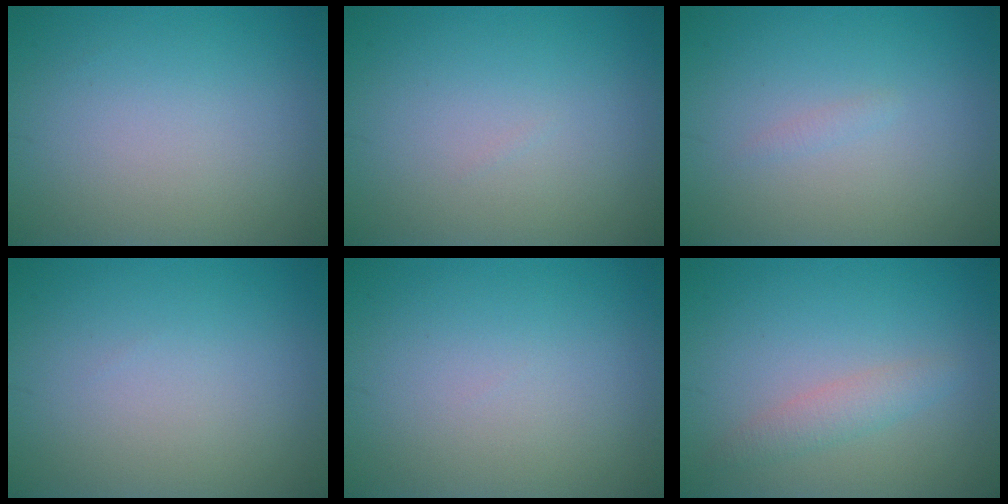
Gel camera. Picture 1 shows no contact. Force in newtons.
{"total": 0.0}
{"total": 0.5, "press": 0.5, "slide": 0.1}
{"total": 0.0}
{"total": 0.0}
{"total": 1.9, "press": 1.9, "slide": 0.1}